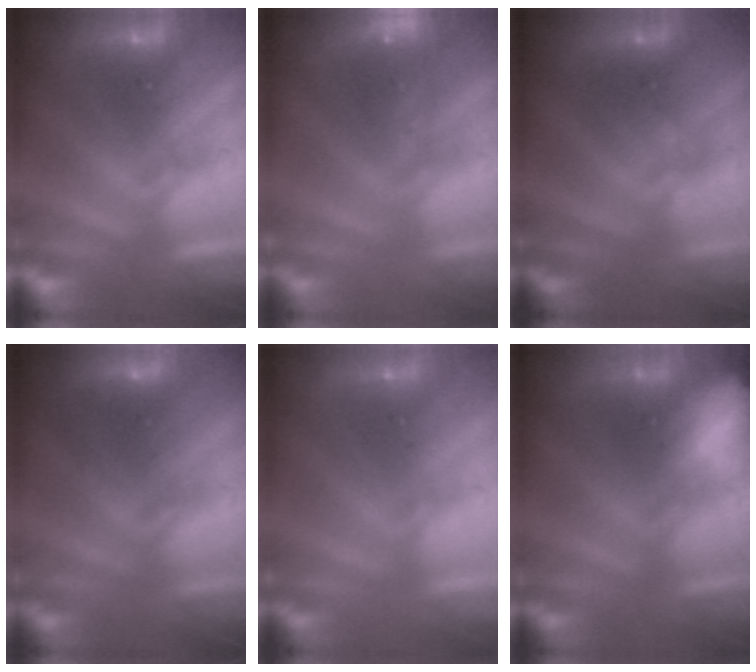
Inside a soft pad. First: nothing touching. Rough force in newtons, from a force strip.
{"total": 8.5}
{"total": 2.3}
{"total": 6.9}
{"total": 2.8}
{"total": 6.0}